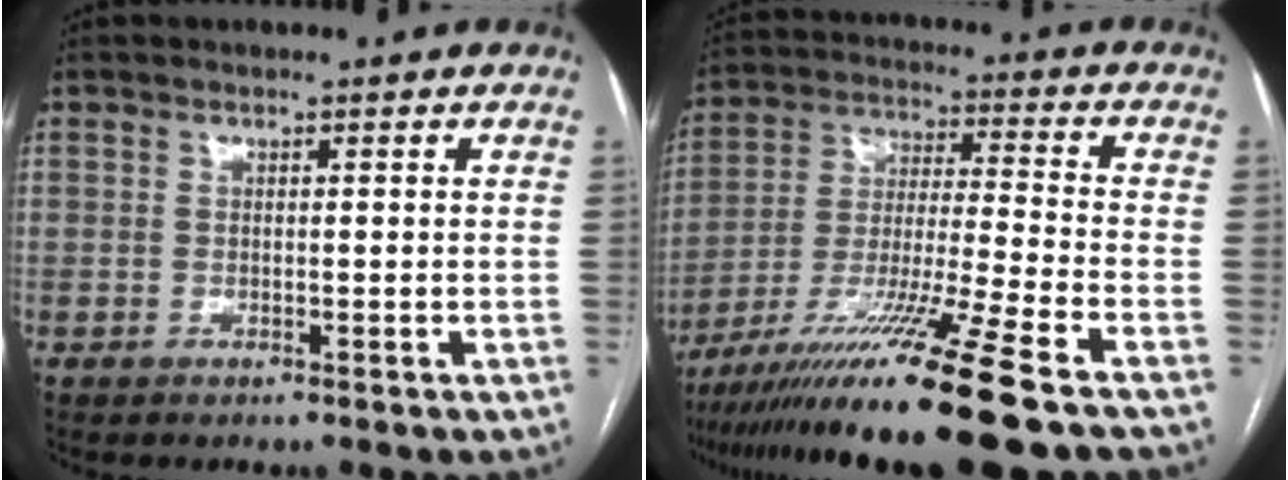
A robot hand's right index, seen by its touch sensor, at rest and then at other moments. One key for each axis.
{"total": 18.2, "fx": -13.0, "fy": -2.2, "fz": 12.5, "tx": -0.231, "ty": -0.038, "tz": -0.232}